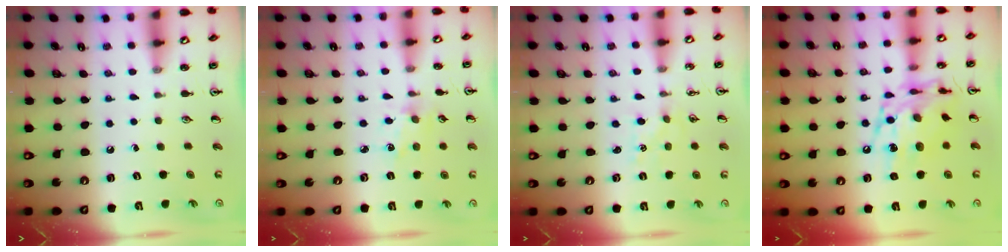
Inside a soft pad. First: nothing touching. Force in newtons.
{"total": 1.9, "press": 1.9, "slide": 0.0}
{"total": 2.3, "press": 2.3, "slide": 0.3}
{"total": 15.7, "press": 15.6, "slide": 1.3}